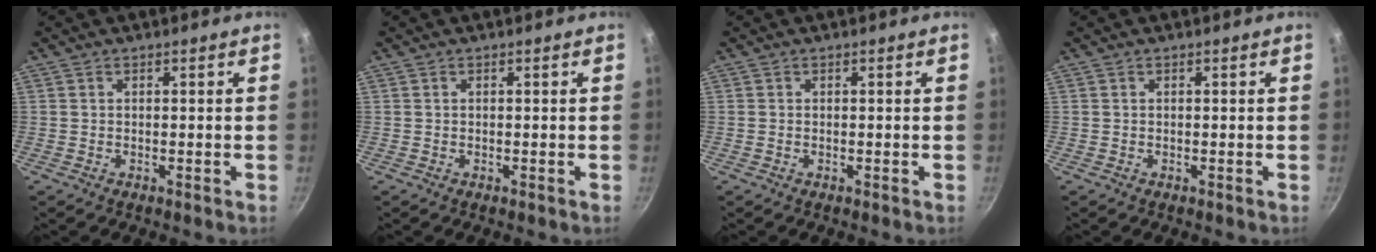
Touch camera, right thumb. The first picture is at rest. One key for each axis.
{"total": 0.0}
{"total": 0.0}
{"total": 0.0}